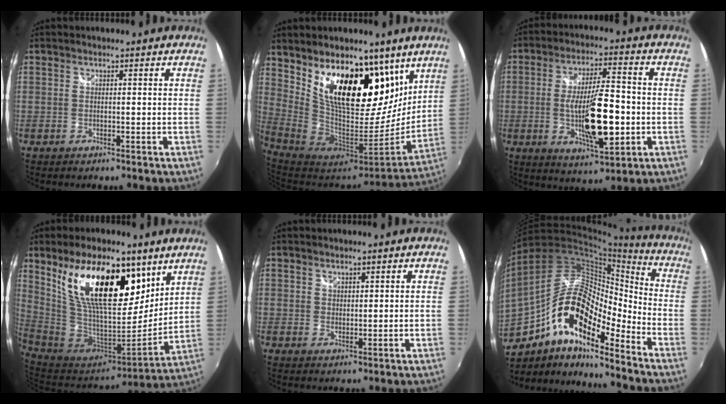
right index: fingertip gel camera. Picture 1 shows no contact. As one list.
[{"total": 21.7, "force": [11.6, 10.5, 15.0], "torque": [-0.242, -0.001, 0.208]}, {"total": 14.7, "force": [-2.8, 3.9, 13.9], "torque": [-0.245, -0.014, -0.041]}, {"total": 21.5, "force": [10.8, 9.7, 15.9], "torque": [-0.286, 0.013, 0.198]}, {"total": 1.5, "force": [1.2, 0.8, 0.2], "torque": [0.003, 0.001, 0.021]}, {"total": 20.4, "force": [-10.4, 7.7, 15.7], "torque": [-0.282, -0.013, -0.204]}]